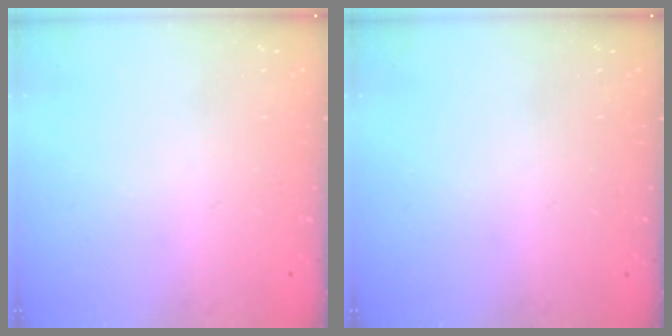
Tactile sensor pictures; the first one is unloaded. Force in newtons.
{"total": 0.0}